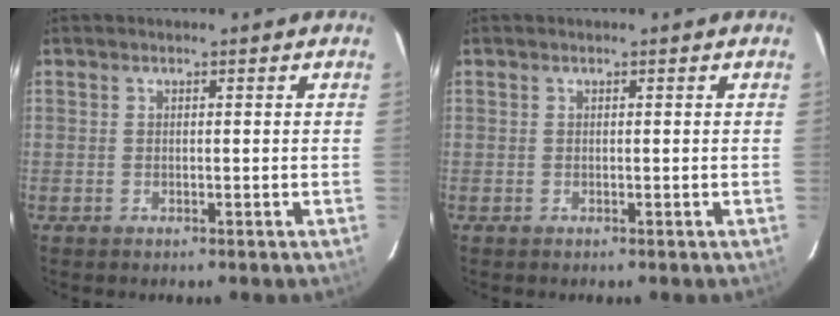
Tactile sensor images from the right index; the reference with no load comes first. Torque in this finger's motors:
{"motor_torque": [0.00, 0.00, 0.03, 0.00]}